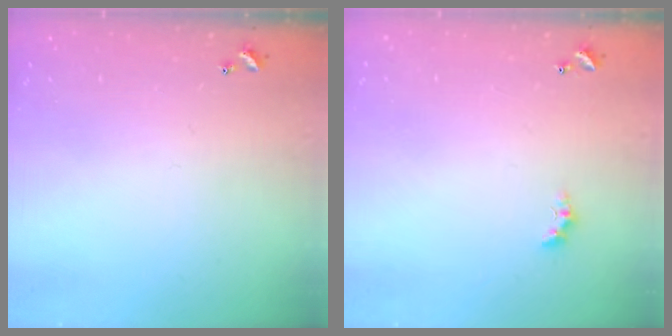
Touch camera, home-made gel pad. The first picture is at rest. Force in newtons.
{"total": 0.8, "press": 0.6, "slide": 0.6}